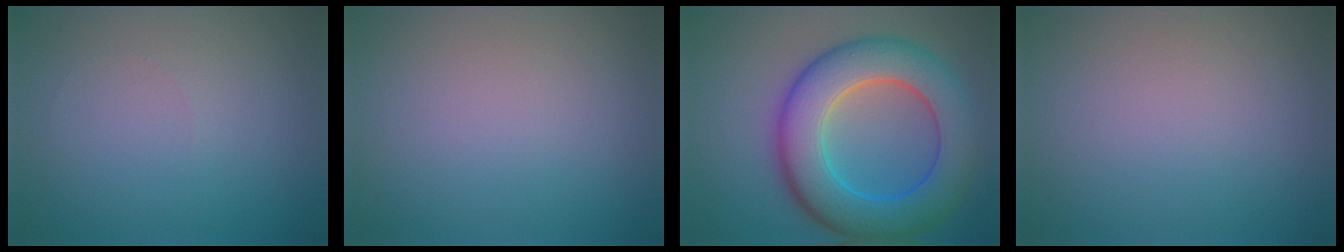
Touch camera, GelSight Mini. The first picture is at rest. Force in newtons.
{"total": 0.0}
{"total": 10.0, "press": 10.0, "slide": 0.4}
{"total": 0.0}